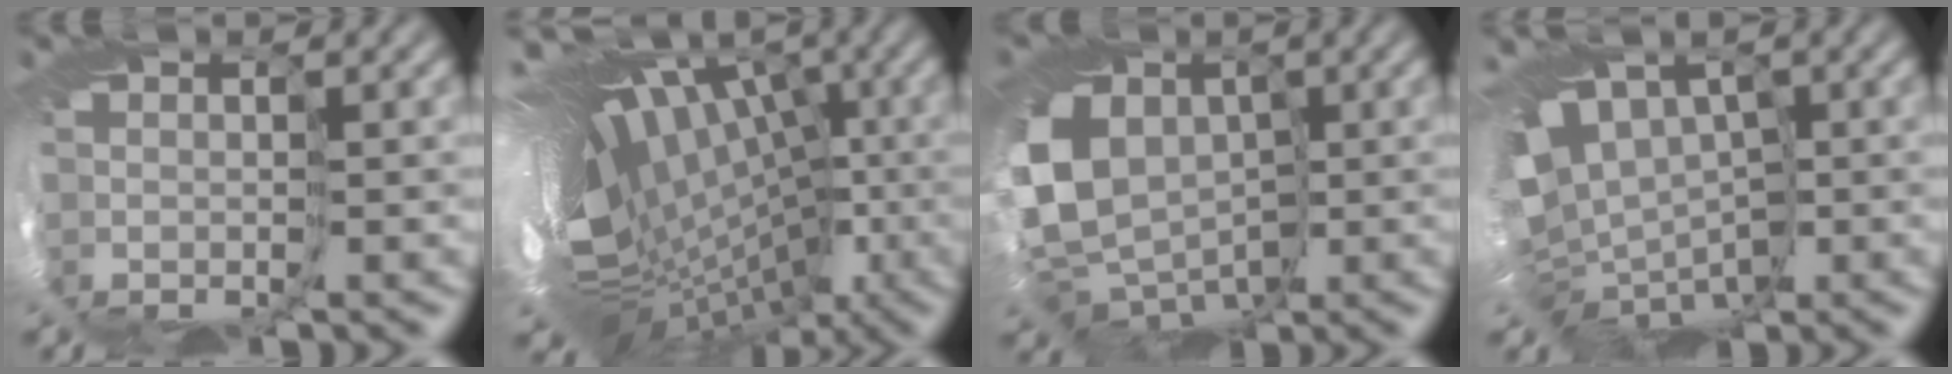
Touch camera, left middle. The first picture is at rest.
{"total": 17.7, "force": [-1.5, 11.9, 13.0], "torque": [-0.194, 0.031, -0.024]}
{"total": 12.6, "force": [0.3, 10.6, 6.9], "torque": [-0.166, -0.002, 0.006]}
{"total": 6.8, "force": [0.1, 5.7, 3.7], "torque": [-0.059, -0.006, 0.013]}